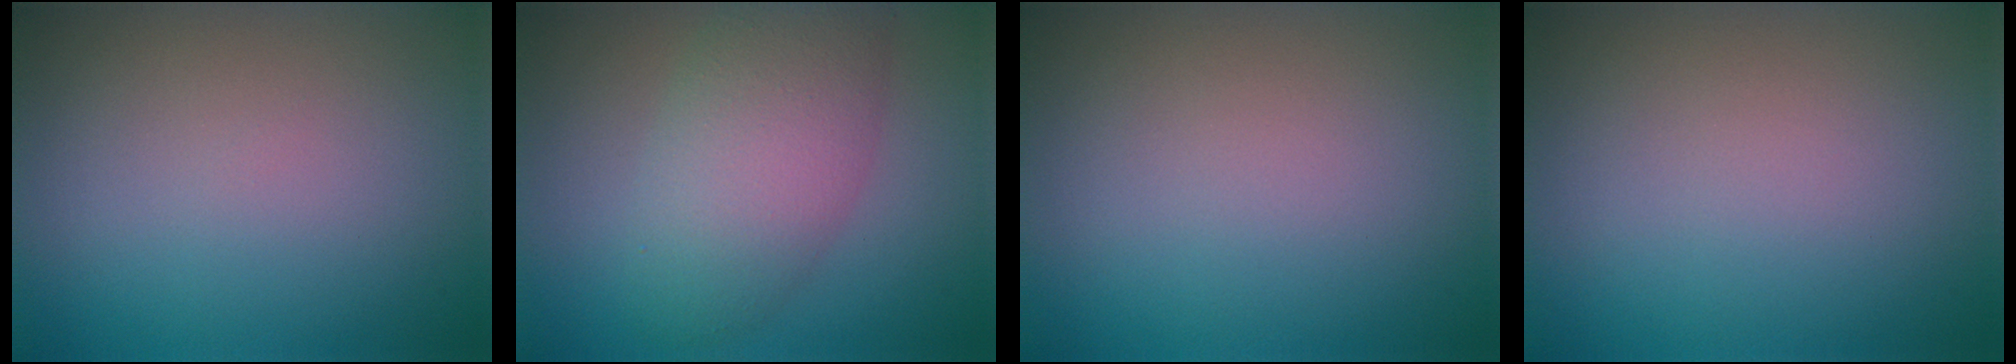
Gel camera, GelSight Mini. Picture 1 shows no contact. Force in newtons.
{"total": 6.1, "press": 6.1, "slide": 0.1}
{"total": 0.0}
{"total": 0.0}